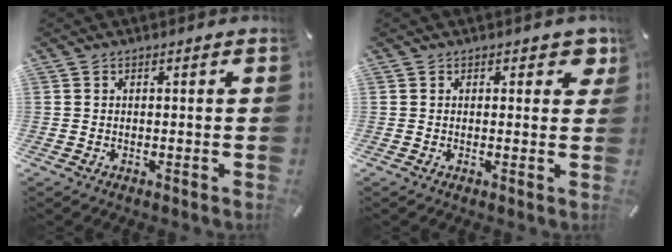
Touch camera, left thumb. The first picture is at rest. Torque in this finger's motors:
{"motor_torque": [0.12, -0.17, 0.14, 0.06, -0.01]}